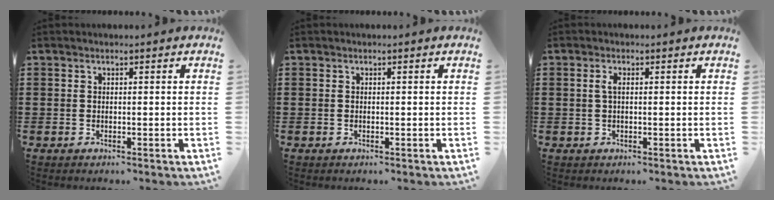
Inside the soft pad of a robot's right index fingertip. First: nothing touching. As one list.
[{"total": 0.0}, {"total": 1.6, "force": [0.1, 0.5, 1.5], "torque": [-0.036, 0.000, -0.003]}]